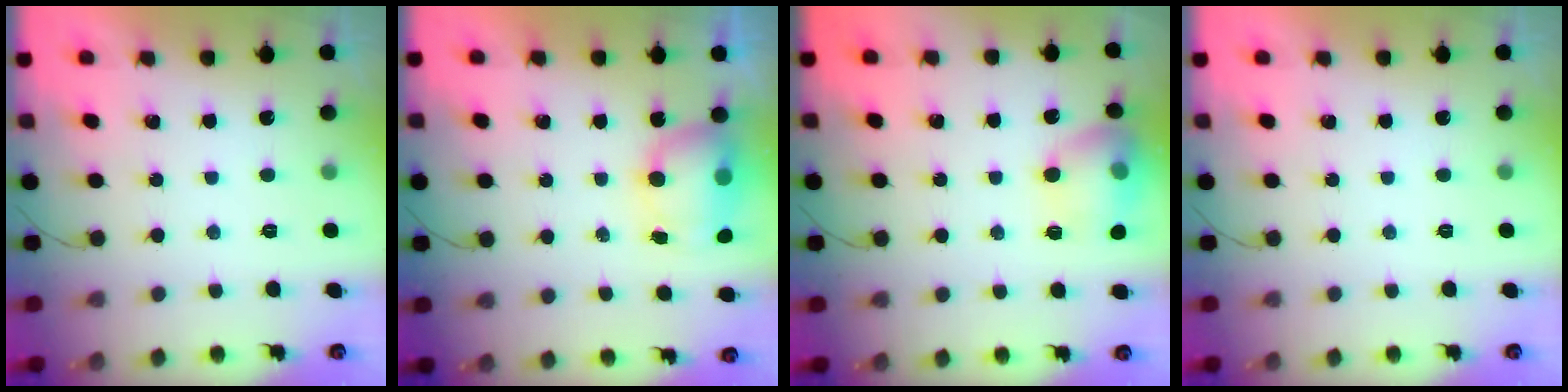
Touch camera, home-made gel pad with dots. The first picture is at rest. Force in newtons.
{"total": 11.3, "press": 8.7, "slide": 7.1}
{"total": 13.7, "press": 13.7, "slide": 1.2}
{"total": 0.0}